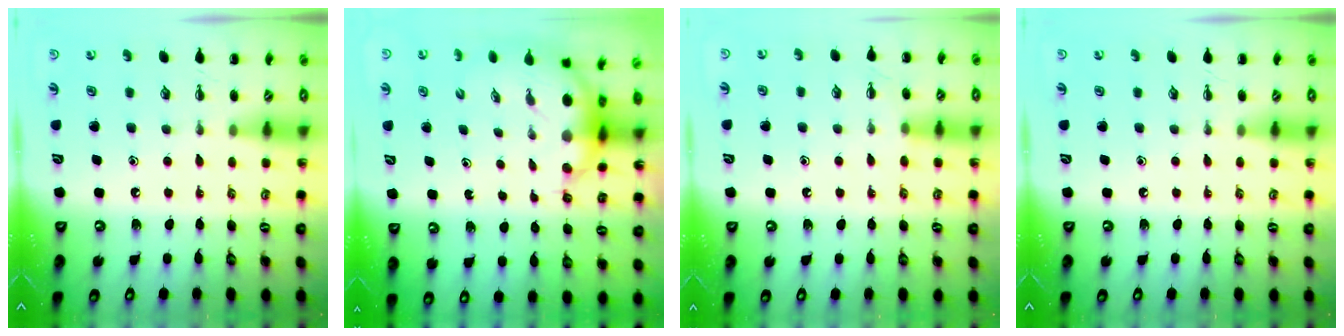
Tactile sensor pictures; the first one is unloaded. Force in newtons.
{"total": 7.0, "press": 6.9, "slide": 1.3}
{"total": 8.9, "press": 8.7, "slide": 2.2}
{"total": 0.0}